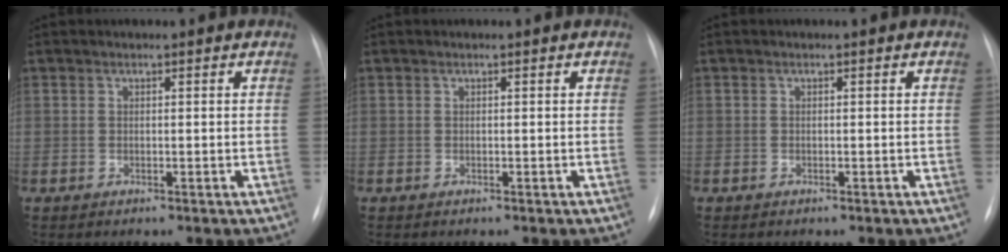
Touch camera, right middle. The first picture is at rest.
{"total": 0.0}
{"total": 0.0}